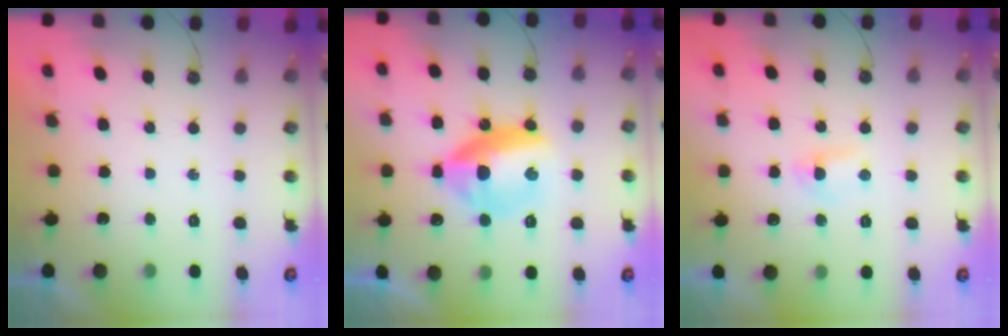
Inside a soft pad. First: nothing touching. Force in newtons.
{"total": 15.1, "press": 15.1, "slide": 0.3}
{"total": 4.7, "press": 4.7, "slide": 0.6}